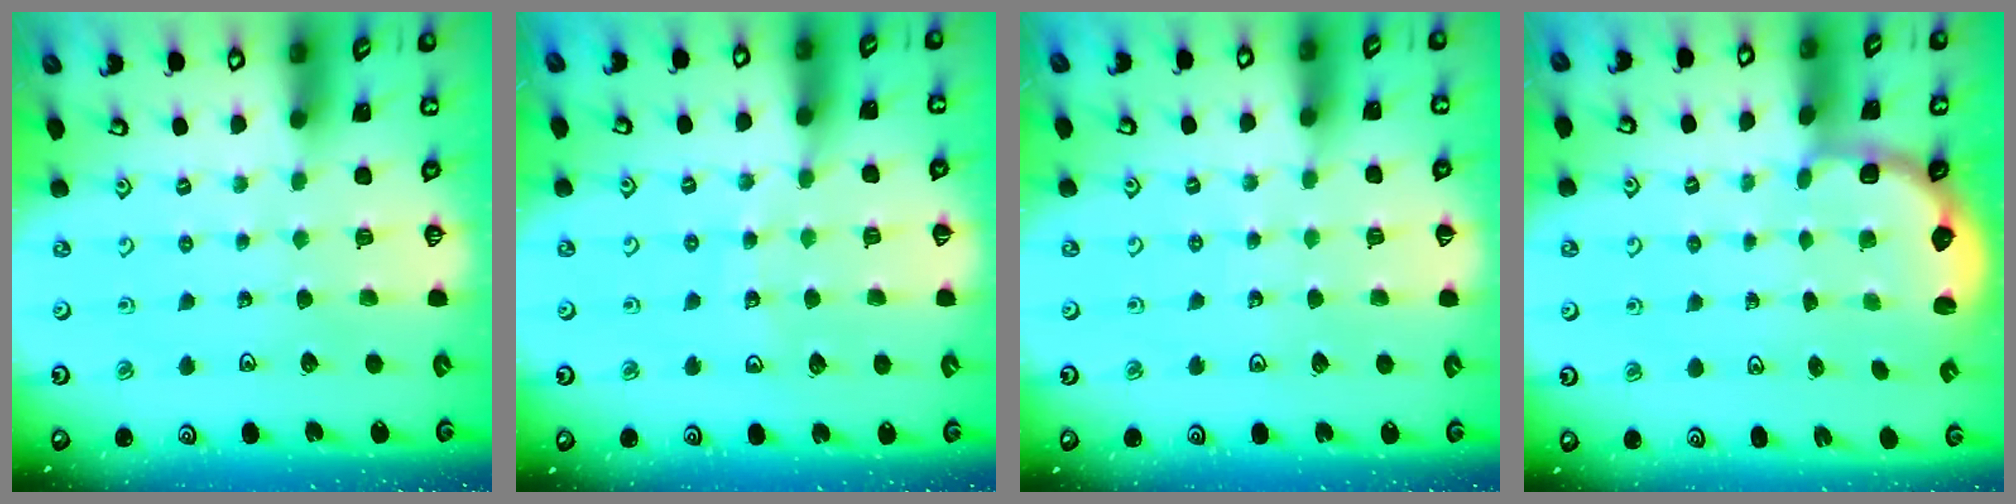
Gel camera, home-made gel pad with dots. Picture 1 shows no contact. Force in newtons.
{"total": 9.9, "press": 9.6, "slide": 2.2}
{"total": 4.2, "press": 4.2, "slide": 0.5}
{"total": 2.7, "press": 1.9, "slide": 1.9}